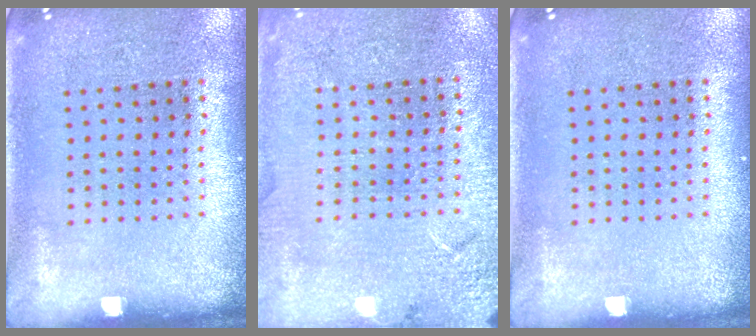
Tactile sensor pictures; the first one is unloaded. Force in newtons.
{"total": 2.9, "press": 2.9, "slide": 0.3}
{"total": 0.0}